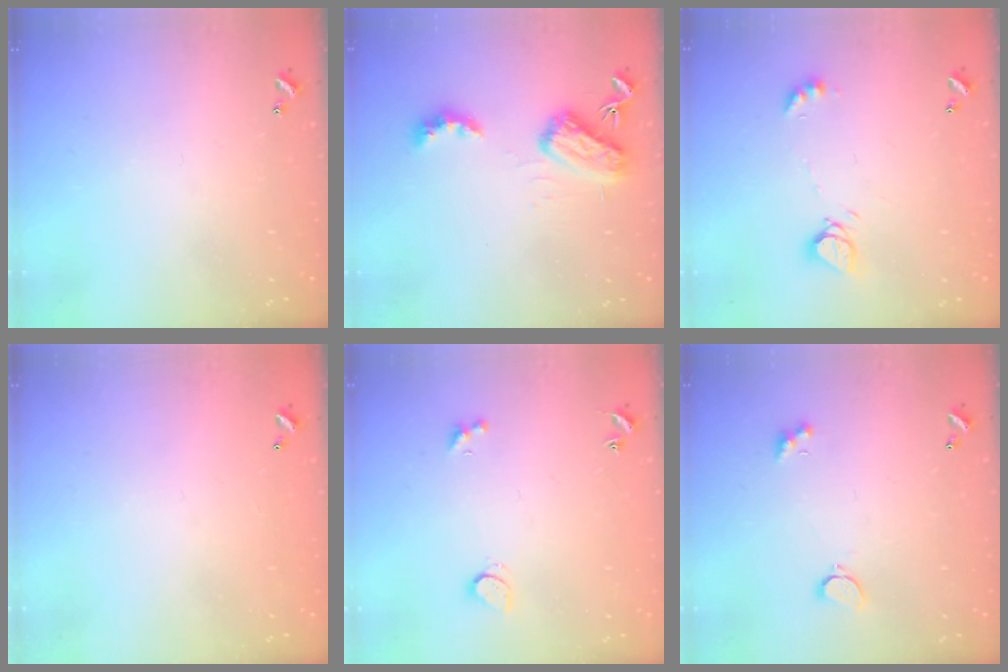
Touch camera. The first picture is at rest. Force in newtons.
{"total": 7.0, "press": 7.0, "slide": 0.1}
{"total": 7.2, "press": 7.2, "slide": 0.7}
{"total": 2.9, "press": 2.9, "slide": 0.1}
{"total": 1.8, "press": 1.7, "slide": 0.6}
{"total": 1.9, "press": 1.9, "slide": 0.6}